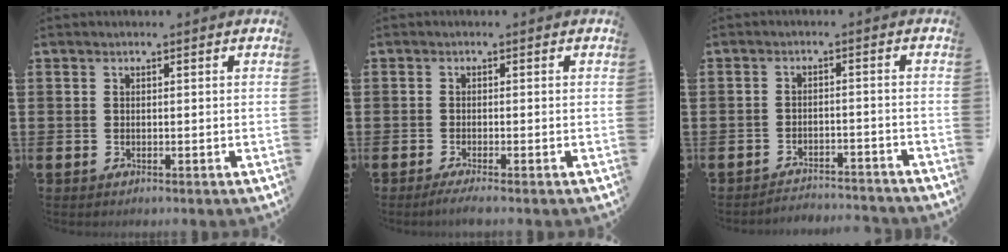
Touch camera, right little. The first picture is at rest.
{"total": 1.3, "force": [-0.8, 0.0, 1.1], "torque": [-0.016, -0.002, -0.014]}
{"total": 2.6, "force": [-2.6, -0.1, -0.2], "torque": [-0.003, 0.004, -0.057]}